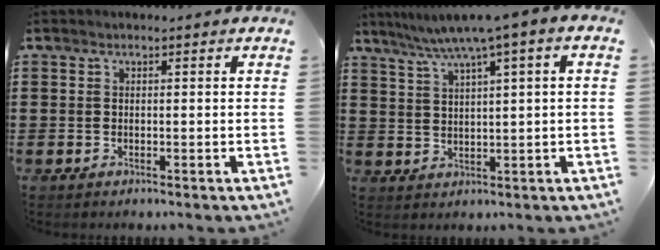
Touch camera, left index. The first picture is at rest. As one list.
[{"total": 5.1, "force": [2.8, -0.1, 4.2], "torque": [-0.089, -0.010, 0.042]}]